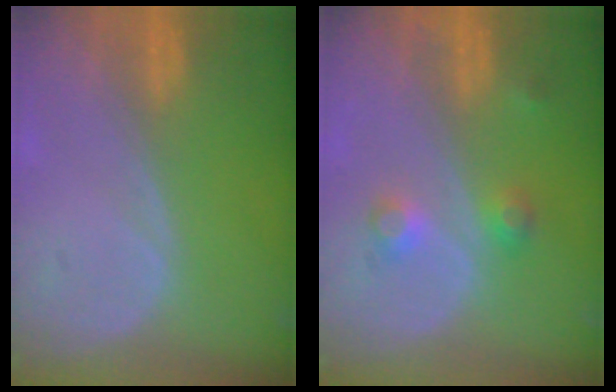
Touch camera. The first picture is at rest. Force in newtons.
{"total": 3.7, "press": 3.4, "slide": 1.4}